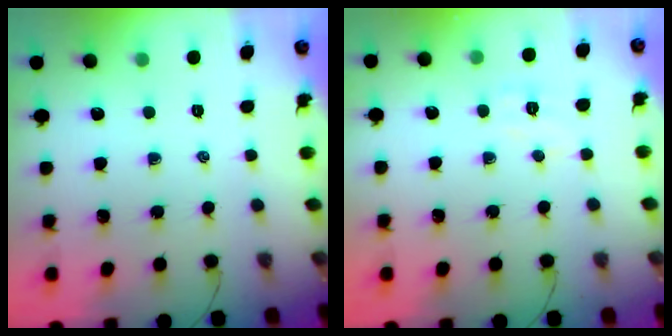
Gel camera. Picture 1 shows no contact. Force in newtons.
{"total": 5.9, "press": 5.8, "slide": 1.0}